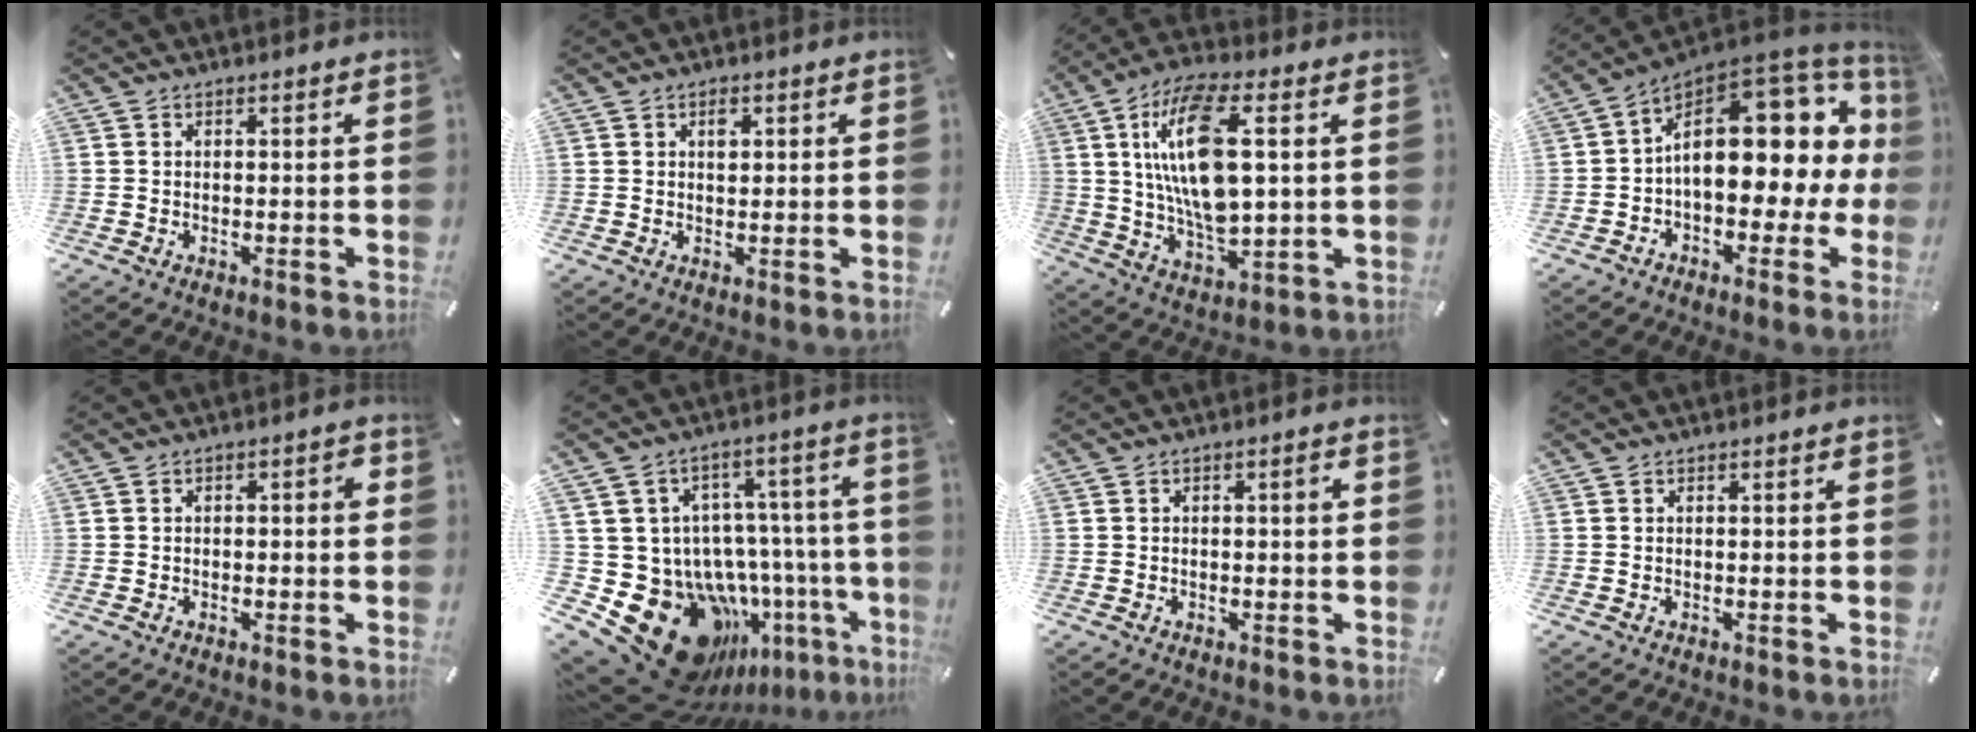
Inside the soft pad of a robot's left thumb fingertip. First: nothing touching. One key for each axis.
{"total": 2.0, "fx": 0.8, "fy": 1.2, "fz": 1.4, "tx": -0.016, "ty": -0.003, "tz": 0.010}
{"total": 17.4, "fx": 4.1, "fy": 7.0, "fz": 15.4, "tx": -0.323, "ty": -0.006, "tz": 0.063}
{"total": 19.7, "fx": 5.0, "fy": 11.3, "fz": 15.3, "tx": -0.203, "ty": -0.046, "tz": 0.088}
{"total": 1.9, "fx": -0.3, "fy": 1.0, "fz": 1.6, "tx": -0.030, "ty": 0.008, "tz": -0.008}
{"total": 20.6, "fx": -11.0, "fy": 13.1, "fz": 11.4, "tx": -0.180, "ty": 0.024, "tz": -0.148}
{"total": 1.9, "fx": 0.2, "fy": 0.7, "fz": 1.8, "tx": -0.034, "ty": 0.007, "tz": 0.001}
{"total": 0.0}